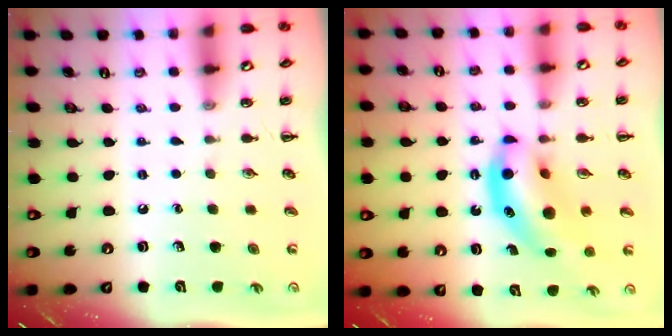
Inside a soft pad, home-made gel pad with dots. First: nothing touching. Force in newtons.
{"total": 12.0, "press": 11.7, "slide": 2.9}